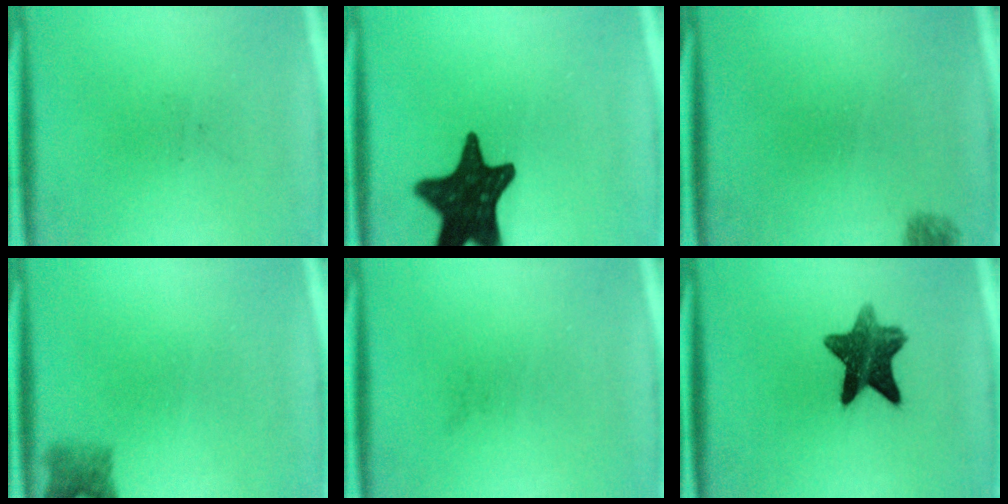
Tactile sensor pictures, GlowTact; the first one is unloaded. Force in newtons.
{"total": 18.2}
{"total": 1.4}
{"total": 2.7}
{"total": 0.0}
{"total": 10.1}